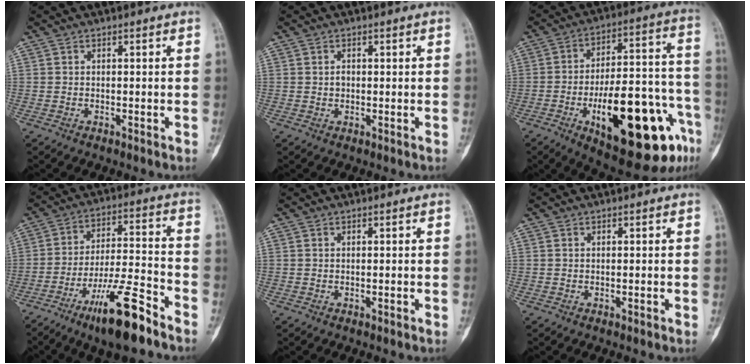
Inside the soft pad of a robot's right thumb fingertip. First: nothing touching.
{"total": 1.2, "force": [0.1, 1.0, 0.7], "torque": [-0.001, 0.007, 0.002]}
{"total": 28.2, "force": [-11.7, 10.2, 23.6], "torque": [-0.302, 0.058, -0.157]}
{"total": 15.2, "force": [-10.0, 3.1, 11.0], "torque": [-0.192, 0.069, -0.171]}
{"total": 0.0}
{"total": 0.0}